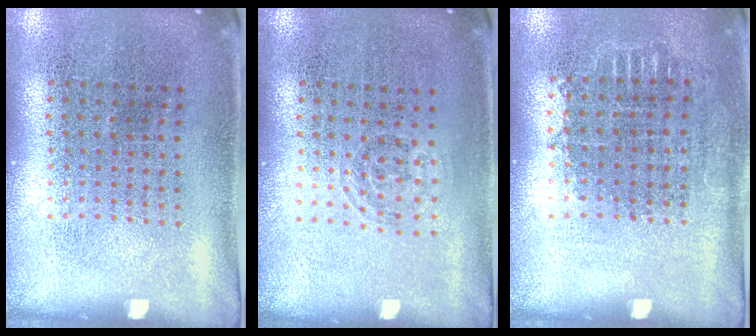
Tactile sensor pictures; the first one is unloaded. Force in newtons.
{"total": 0.8, "press": 0.6, "slide": 0.6}
{"total": 0.7, "press": 0.7, "slide": 0.3}